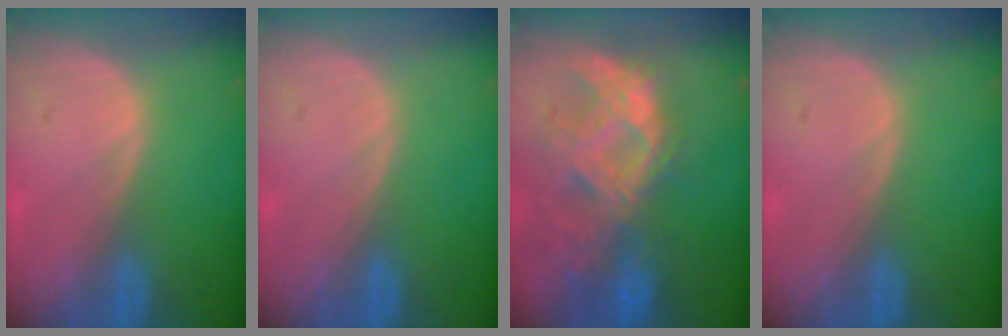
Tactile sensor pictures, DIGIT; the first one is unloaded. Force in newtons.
{"total": 0.0}
{"total": 10.4, "press": 9.2, "slide": 4.9}
{"total": 0.0}